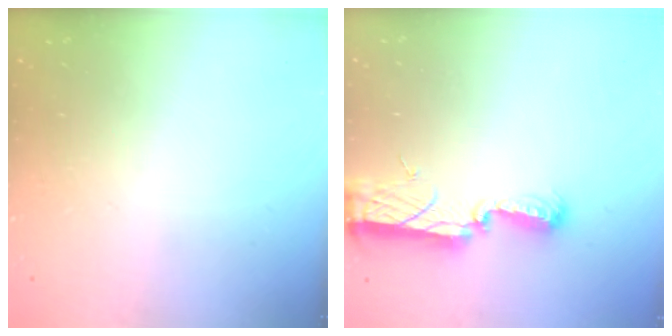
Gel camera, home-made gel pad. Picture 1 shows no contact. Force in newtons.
{"total": 9.0, "press": 8.9, "slide": 0.8}